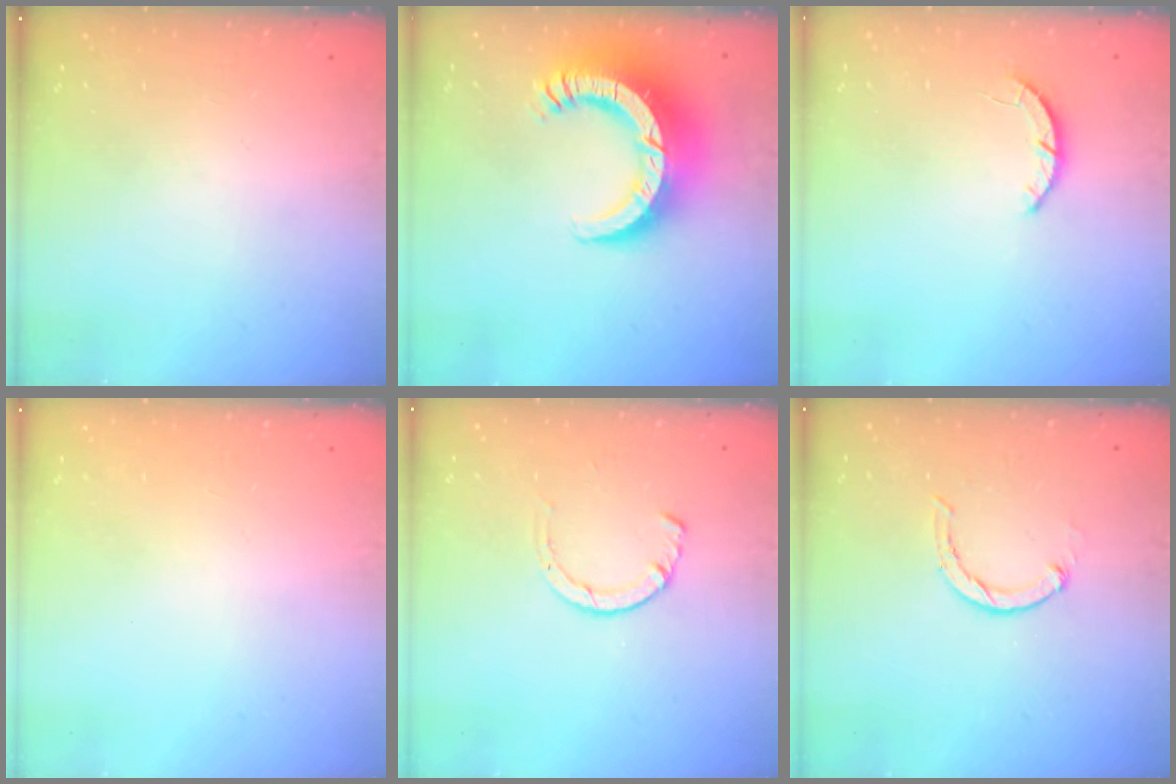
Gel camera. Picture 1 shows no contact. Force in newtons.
{"total": 15.0, "press": 14.9, "slide": 1.6}
{"total": 2.2, "press": 2.2, "slide": 0.3}
{"total": 2.6, "press": 2.6, "slide": 0.2}
{"total": 1.2, "press": 1.2, "slide": 0.3}
{"total": 1.9, "press": 1.9, "slide": 0.3}